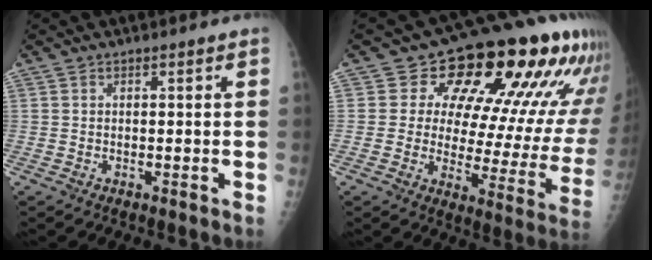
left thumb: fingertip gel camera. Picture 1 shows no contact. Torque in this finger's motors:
{"motor_torque": [0.50, 0.70, -0.16, -0.31, 0.09]}